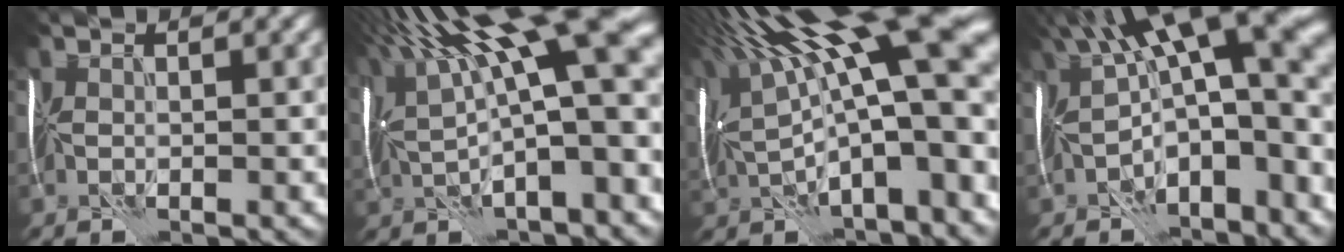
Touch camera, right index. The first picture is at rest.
{"total": 17.3, "force": [5.4, 4.4, 15.8], "torque": [-0.260, 0.037, 0.117]}
{"total": 18.8, "force": [3.7, 5.3, 17.7], "torque": [-0.269, 0.005, 0.093]}
{"total": 15.1, "force": [0.6, 6.5, 13.6], "torque": [-0.199, 0.024, 0.037]}